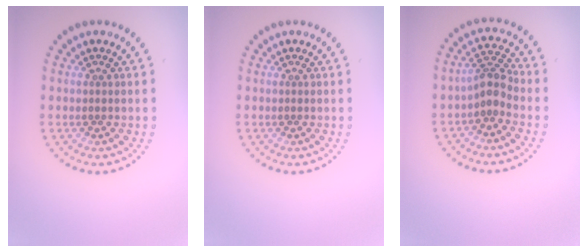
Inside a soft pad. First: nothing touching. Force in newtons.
{"total": 0.0}
{"total": 2.7, "press": 2.1, "slide": 1.7}